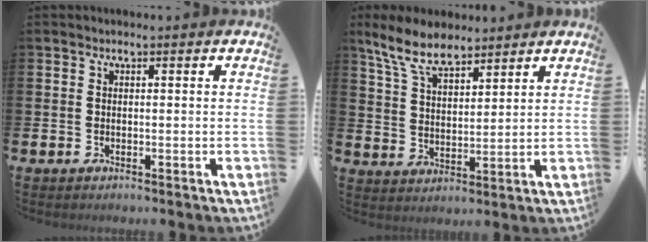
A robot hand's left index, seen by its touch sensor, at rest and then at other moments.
{"total": 7.7, "force": [6.6, 2.5, 3.1], "torque": [-0.089, -0.014, 0.122]}